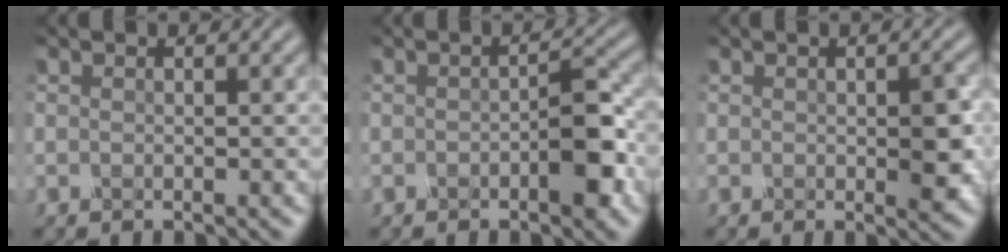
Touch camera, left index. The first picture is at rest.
{"total": 3.1, "force": [-1.4, 0.5, 2.8], "torque": [-0.057, 0.002, -0.016]}
{"total": 2.4, "force": [-0.6, 0.6, 2.3], "torque": [-0.050, -0.002, 0.000]}